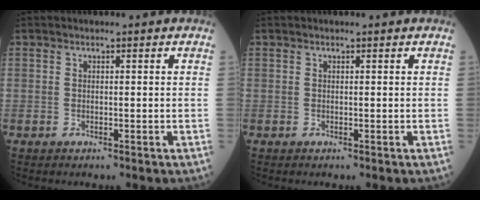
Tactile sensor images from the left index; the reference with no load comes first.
{"total": 0.0}